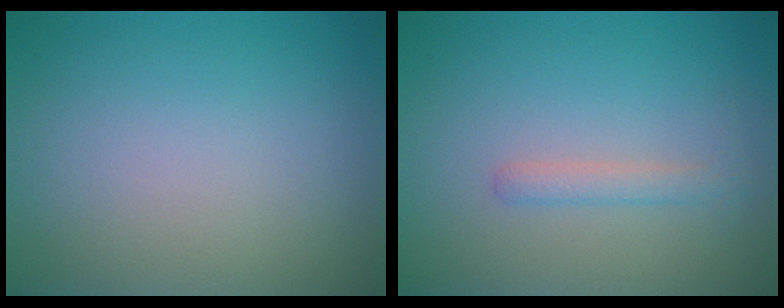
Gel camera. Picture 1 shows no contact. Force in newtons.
{"total": 1.4, "press": 1.4, "slide": 0.0}